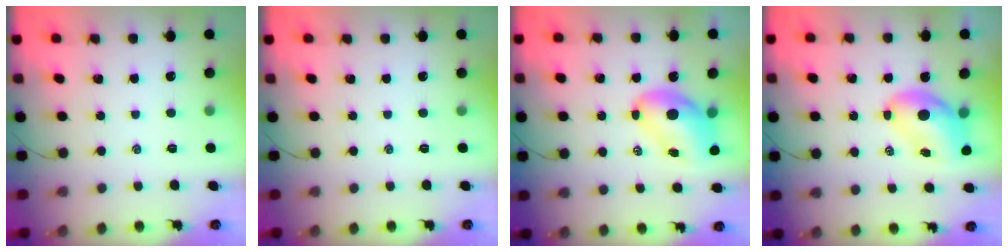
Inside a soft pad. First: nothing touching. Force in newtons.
{"total": 0.0}
{"total": 8.3, "press": 8.2, "slide": 1.4}
{"total": 7.9, "press": 7.7, "slide": 1.7}